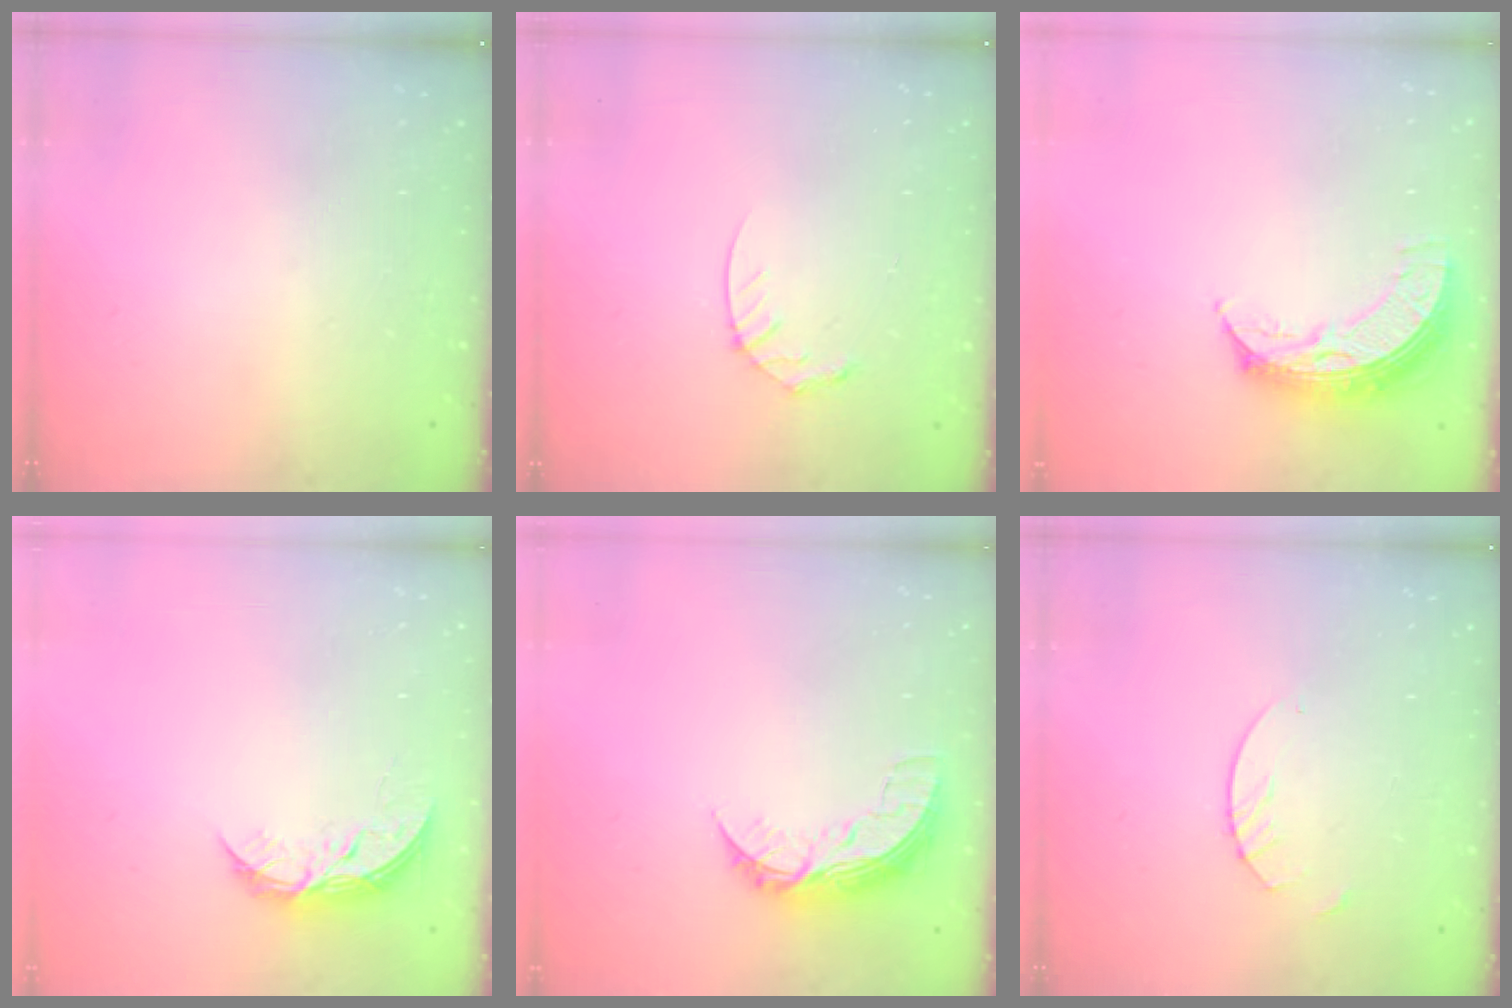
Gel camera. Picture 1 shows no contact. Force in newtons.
{"total": 4.7, "press": 4.7, "slide": 0.4}
{"total": 9.0, "press": 9.0, "slide": 0.9}
{"total": 5.4, "press": 5.4, "slide": 0.5}
{"total": 8.8, "press": 8.8, "slide": 0.2}
{"total": 2.7, "press": 2.7, "slide": 0.2}